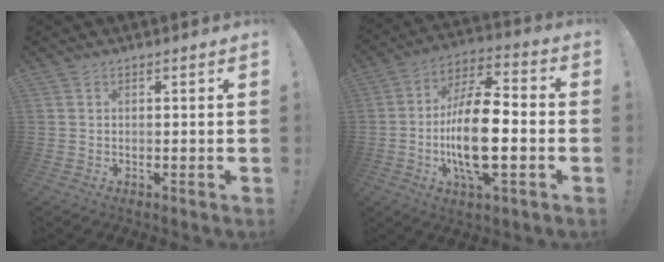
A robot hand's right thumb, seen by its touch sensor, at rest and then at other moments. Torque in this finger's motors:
{"motor_torque": [2.46, 2.59, 1.84, -0.61, 0.39]}